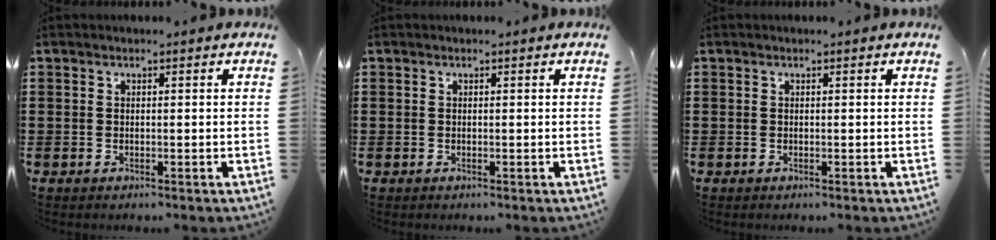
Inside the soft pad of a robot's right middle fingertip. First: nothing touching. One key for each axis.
{"total": 0.0}
{"total": 0.0}